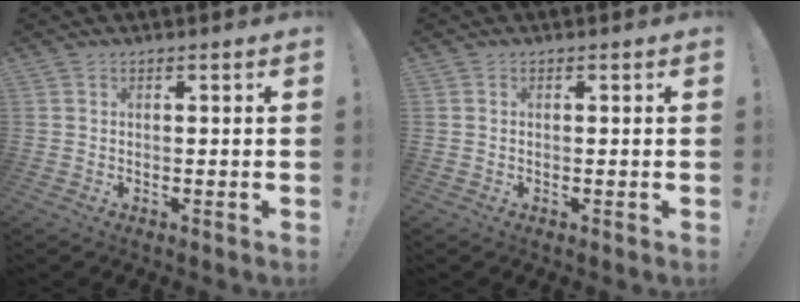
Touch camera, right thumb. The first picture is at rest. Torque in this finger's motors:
{"motor_torque": [-0.37, -0.30, -0.23, 0.15, 0.01]}